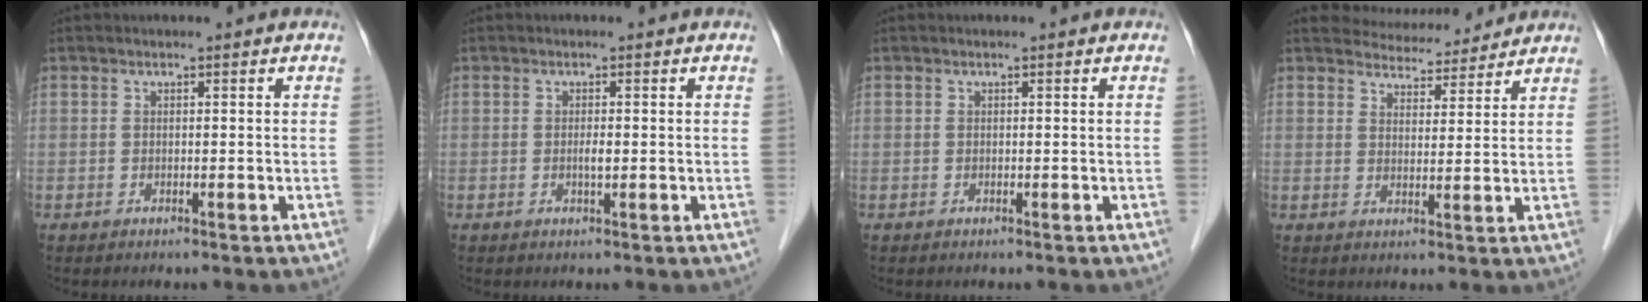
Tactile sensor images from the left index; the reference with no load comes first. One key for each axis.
{"total": 1.0, "fx": -0.1, "fy": 0.2, "fz": 1.0, "tx": -0.020, "ty": -0.002, "tz": -0.002}
{"total": 0.0}
{"total": 7.4, "fx": 7.1, "fy": 1.8, "fz": 0.7, "tx": -0.008, "ty": 0.010, "tz": 0.095}